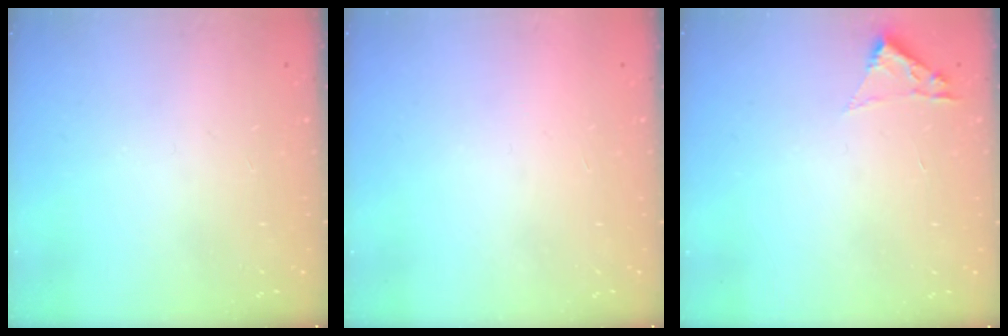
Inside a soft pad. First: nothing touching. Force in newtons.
{"total": 1.5, "press": 1.5, "slide": 0.1}
{"total": 1.8, "press": 1.8, "slide": 0.2}